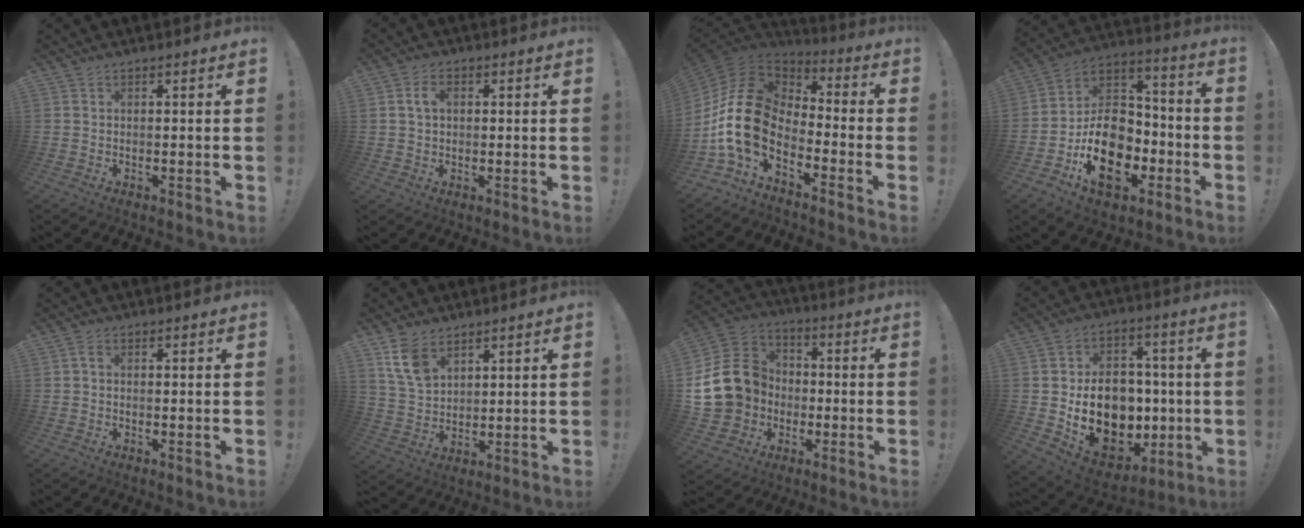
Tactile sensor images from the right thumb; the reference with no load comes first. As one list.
[{"total": 4.7, "force": [1.0, 3.1, 3.3], "torque": [-0.051, 0.004, 0.015]}, {"total": 17.1, "force": [-4.3, 10.8, 12.6], "torque": [-0.275, 0.020, -0.074]}, {"total": 19.7, "force": [-7.7, 13.8, 11.7], "torque": [-0.182, 0.041, -0.118]}, {"total": 1.2, "force": [-0.1, 0.7, 1.0], "torque": [-0.026, 0.007, -0.001]}, {"total": 9.1, "force": [5.5, 5.3, 4.9], "torque": [-0.092, -0.018, 0.110]}, {"total": 18.3, "force": [-0.3, 16.3, 8.1], "torque": [-0.134, 0.019, 0.025]}, {"total": 18.9, "force": [-1.3, 15.0, 11.3], "torque": [-0.175, -0.006, 0.010]}]